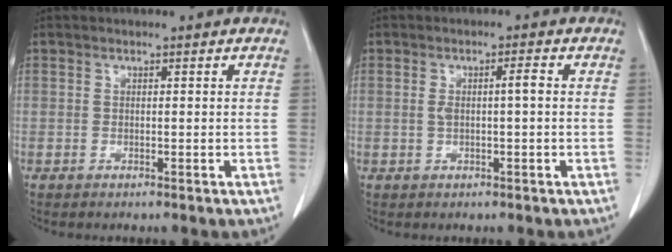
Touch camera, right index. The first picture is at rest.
{"total": 2.7, "force": [0.1, 0.3, 2.6], "torque": [-0.052, 0.009, 0.005]}